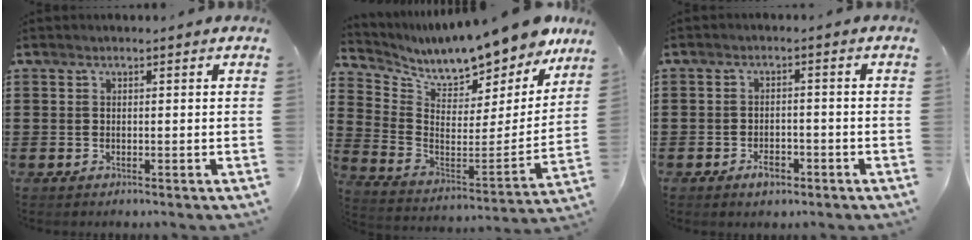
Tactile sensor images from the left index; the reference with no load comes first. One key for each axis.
{"total": 9.7, "fx": 9.2, "fy": 1.3, "fz": 2.7, "tx": -0.076, "ty": -0.086, "tz": 0.151}
{"total": 2.8, "fx": -1.9, "fy": 1.4, "fz": 1.5, "tx": -0.028, "ty": 0.002, "tz": -0.036}